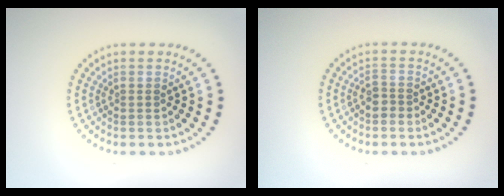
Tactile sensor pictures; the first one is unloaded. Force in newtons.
{"total": 1.2, "press": 1.0, "slide": 0.6}